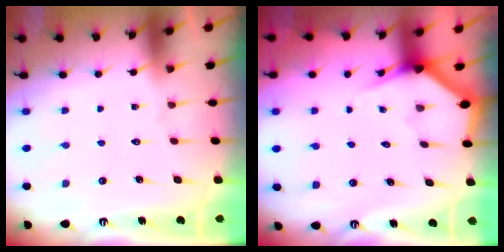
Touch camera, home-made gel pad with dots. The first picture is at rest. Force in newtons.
{"total": 3.0, "press": 3.0, "slide": 0.1}